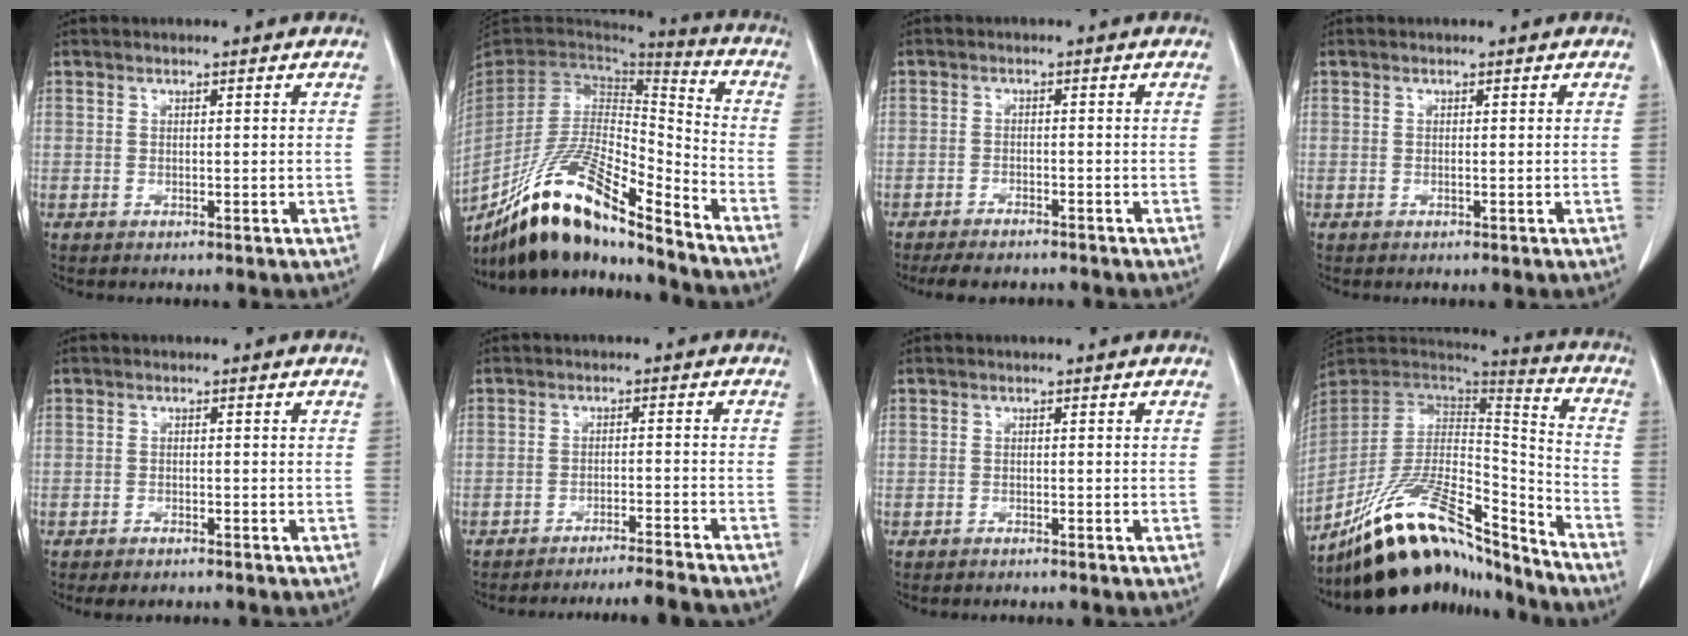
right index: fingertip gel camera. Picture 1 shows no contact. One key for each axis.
{"total": 19.8, "fx": -15.3, "fy": 3.0, "fz": 12.2, "tx": -0.238, "ty": -0.005, "tz": -0.282}
{"total": 6.1, "fx": -5.5, "fy": 1.5, "fz": 2.3, "tx": -0.026, "ty": -0.007, "tz": -0.081}
{"total": 0.0}
{"total": 2.5, "fx": -2.1, "fy": 0.8, "fz": 1.2, "tx": -0.017, "ty": -0.003, "tz": -0.026}
{"total": 9.3, "fx": -8.9, "fy": -1.5, "fz": 2.2, "tx": -0.015, "ty": -0.015, "tz": -0.129}
{"total": 0.8, "fx": -0.8, "fy": 0.2, "fz": 0.2, "tx": -0.009, "ty": -0.001, "tz": -0.012}
{"total": 22.4, "fx": -18.0, "fy": 5.8, "fz": 12.1, "tx": -0.208, "ty": 0.023, "tz": -0.307}